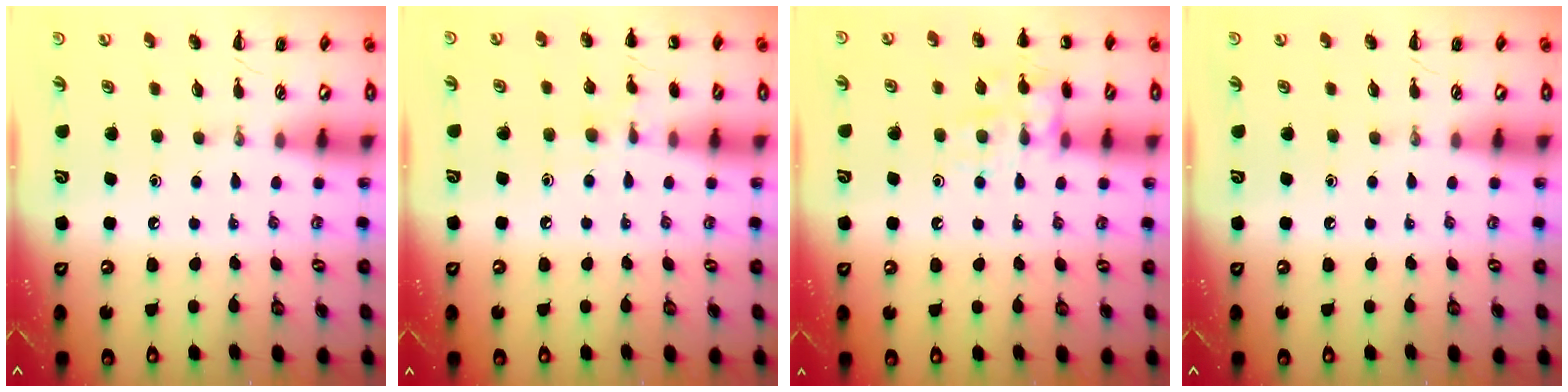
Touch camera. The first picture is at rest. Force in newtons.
{"total": 6.9, "press": 6.7, "slide": 1.9}
{"total": 11.8, "press": 11.7, "slide": 0.6}
{"total": 0.0}